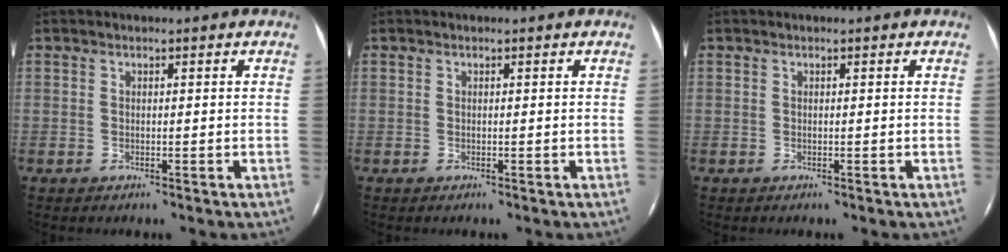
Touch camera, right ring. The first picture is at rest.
{"total": 0.0}
{"total": 0.0}